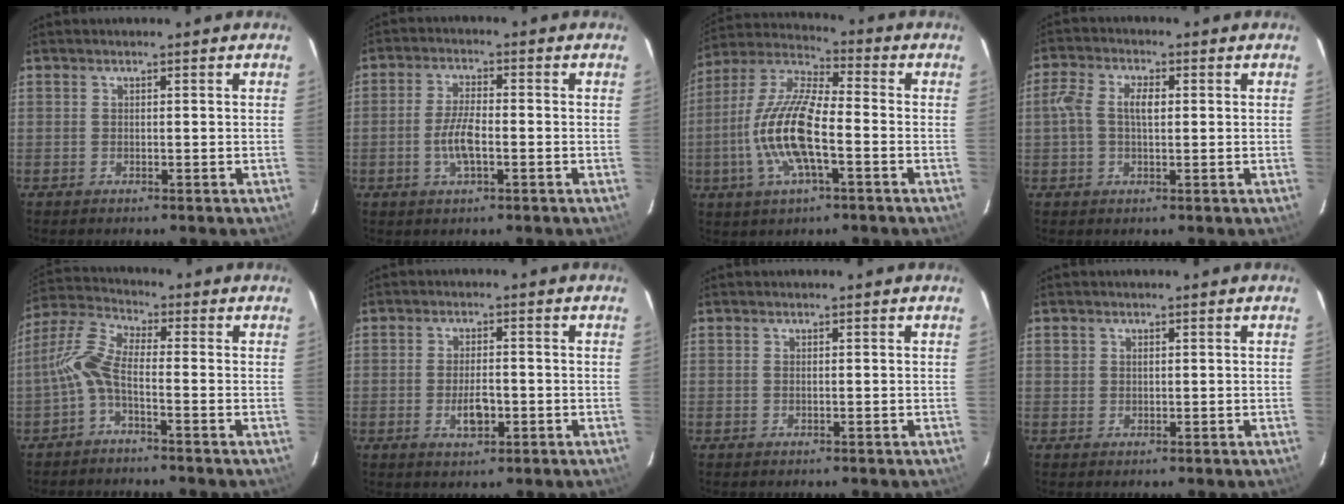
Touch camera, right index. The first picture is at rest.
{"total": 5.7, "force": [-1.7, 1.9, 5.1], "torque": [-0.107, 0.002, -0.033]}
{"total": 15.1, "force": [-3.9, 4.6, 13.9], "torque": [-0.286, -0.001, -0.083]}
{"total": 5.2, "force": [0.3, 2.6, 4.5], "torque": [-0.093, 0.012, 0.001]}
{"total": 6.5, "force": [-2.2, 1.9, 5.8], "torque": [-0.143, 0.018, -0.050]}
{"total": 4.7, "force": [-1.4, 2.2, 3.9], "torque": [-0.077, -0.003, -0.021]}
{"total": 0.0}
{"total": 1.2, "force": [0.4, 1.1, 0.3], "torque": [-0.006, 0.004, 0.005]}